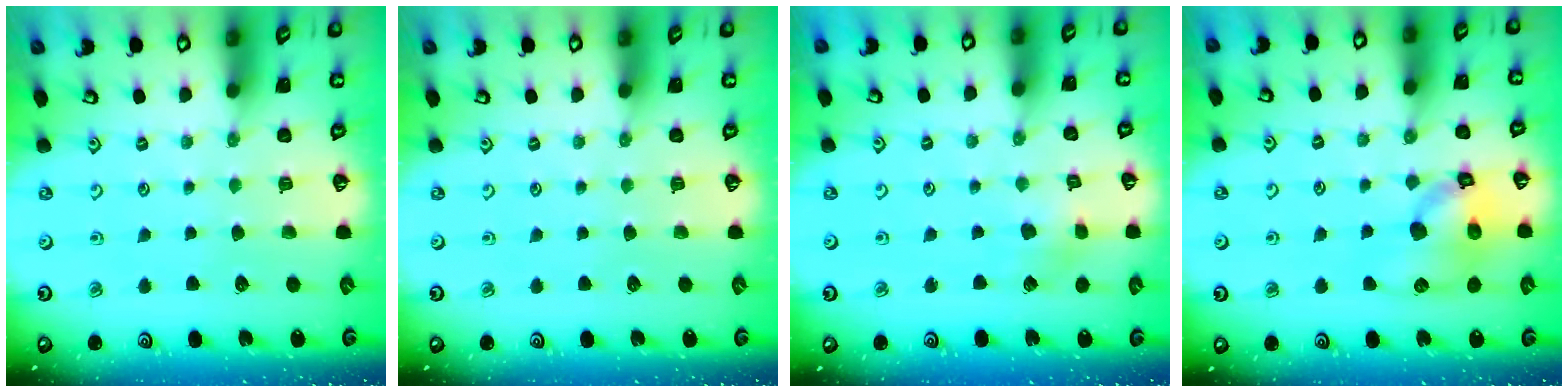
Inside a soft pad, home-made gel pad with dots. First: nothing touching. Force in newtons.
{"total": 0.0}
{"total": 4.8, "press": 4.8, "slide": 0.4}
{"total": 12.3, "press": 12.2, "slide": 1.7}